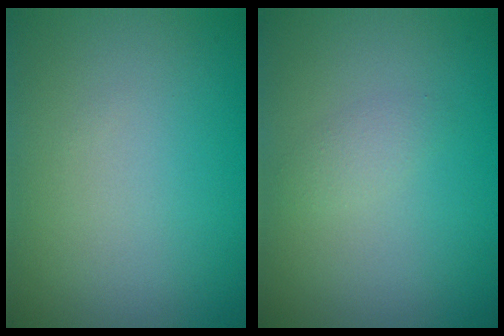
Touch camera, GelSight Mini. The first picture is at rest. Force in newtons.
{"total": 1.1, "press": 1.1, "slide": 0.1}